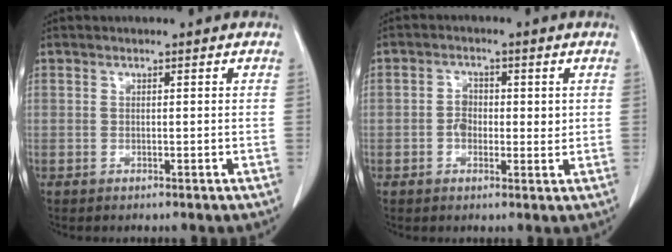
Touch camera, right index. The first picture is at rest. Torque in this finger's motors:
{"motor_torque": [0.08, 0.07, 0.05, 0.01]}